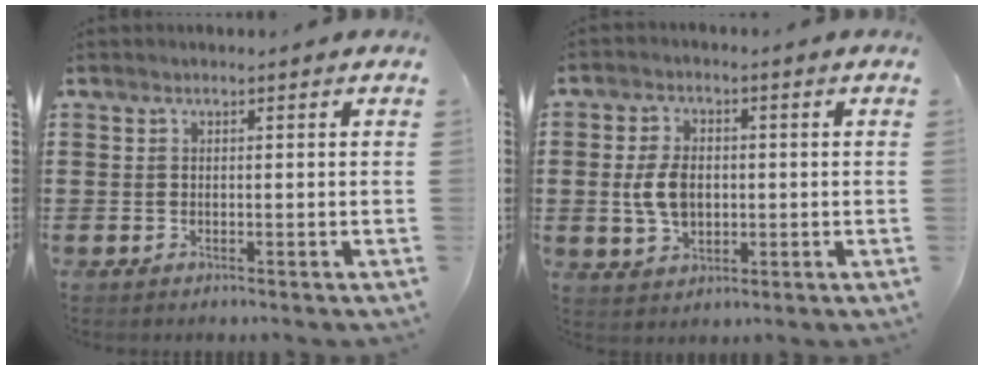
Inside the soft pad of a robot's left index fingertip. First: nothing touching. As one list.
[{"total": 6.0, "force": [0.0, 3.9, 4.5], "torque": [-0.112, 0.005, -0.007]}]